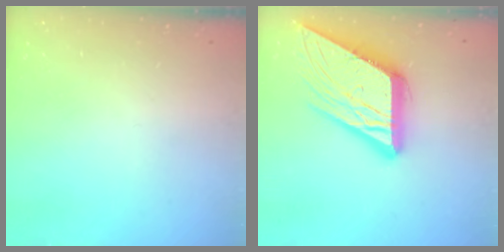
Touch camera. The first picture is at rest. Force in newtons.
{"total": 18.7, "press": 18.6, "slide": 2.1}